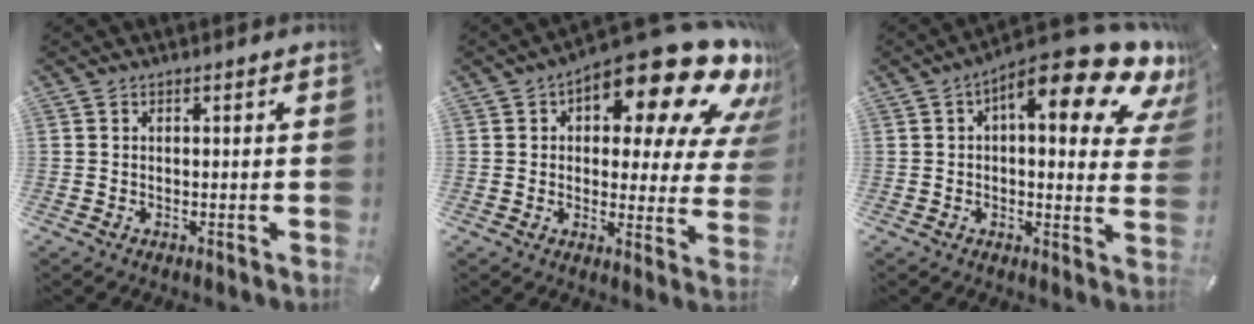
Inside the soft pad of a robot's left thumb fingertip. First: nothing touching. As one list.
[{"total": 21.0, "force": [13.2, 8.2, 14.2], "torque": [-0.193, -0.095, 0.216]}, {"total": 17.7, "force": [10.1, 5.4, 13.5], "torque": [-0.189, -0.077, 0.157]}]